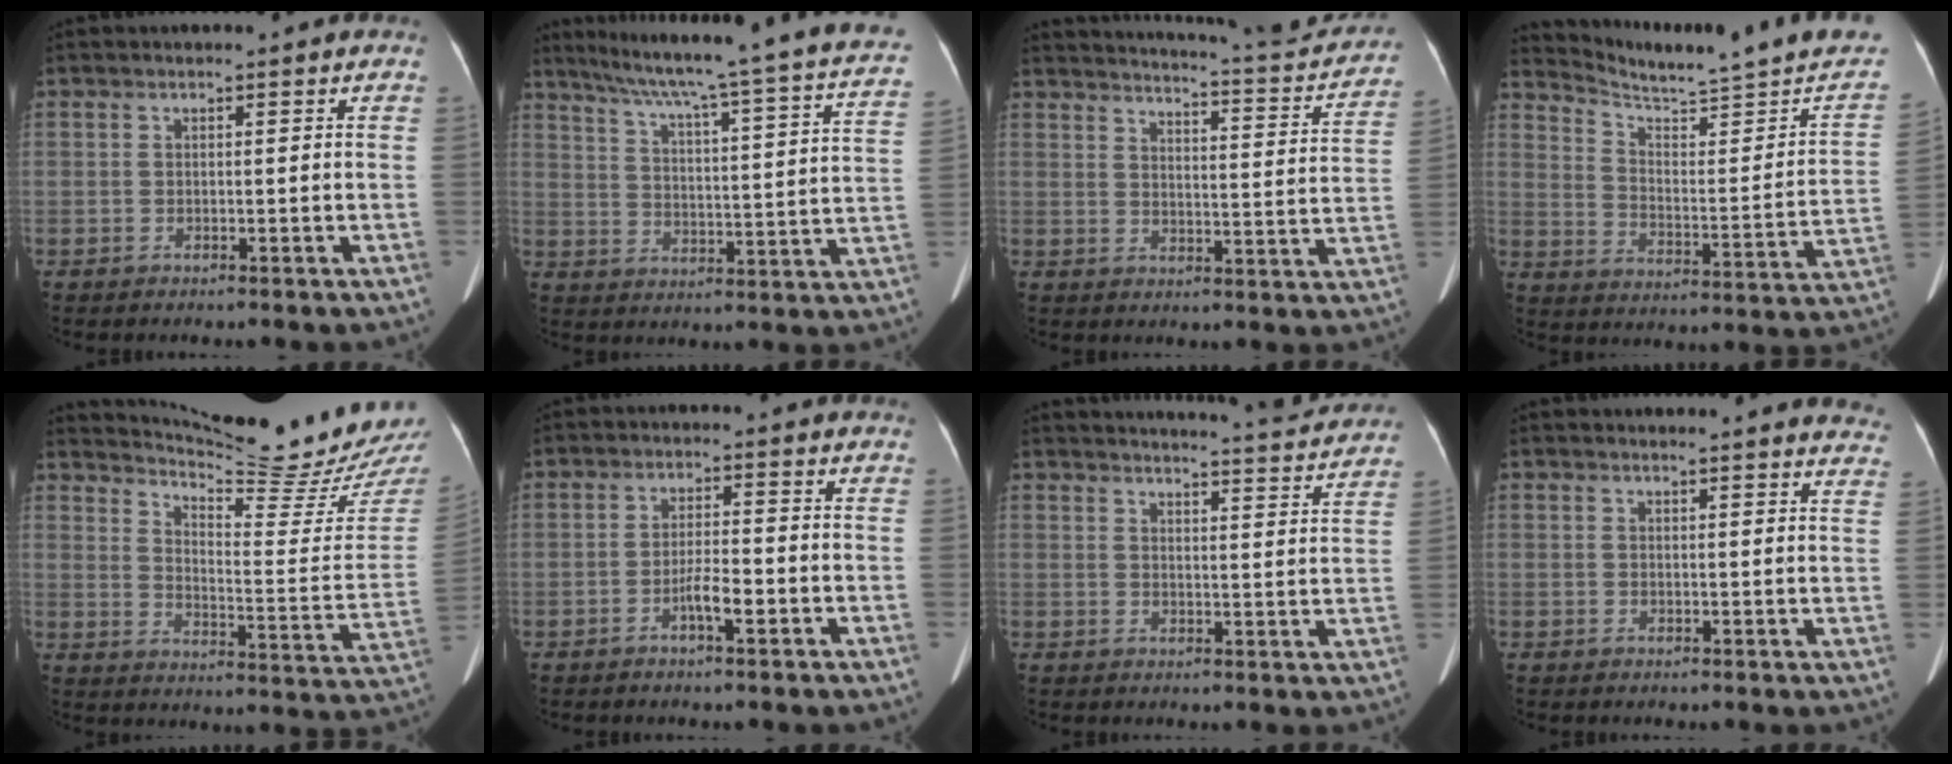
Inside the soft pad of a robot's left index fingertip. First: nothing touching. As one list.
[{"total": 27.0, "force": [22.1, 1.0, 15.5], "torque": [-0.235, -0.033, 0.274]}, {"total": 19.9, "force": [19.0, 1.5, 5.7], "torque": [-0.081, -0.052, 0.227]}, {"total": 22.4, "force": [20.6, 0.3, 8.7], "torque": [-0.132, -0.080, 0.273]}, {"total": 20.3, "force": [19.3, -2.1, 5.8], "torque": [-0.104, -0.126, 0.253]}, {"total": 3.6, "force": [-1.6, 0.6, 3.2], "torque": [-0.058, 0.001, -0.030]}, {"total": 15.0, "force": [14.5, 0.4, 3.5], "torque": [-0.047, -0.035, 0.166]}, {"total": 14.4, "force": [14.0, 1.8, 2.8], "torque": [-0.011, -0.049, 0.131]}]